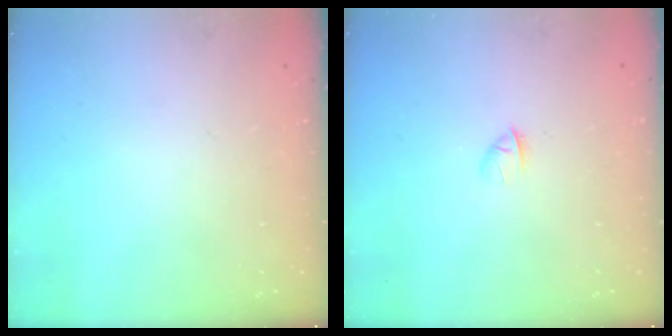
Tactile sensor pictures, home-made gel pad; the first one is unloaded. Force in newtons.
{"total": 1.7, "press": 1.6, "slide": 0.5}